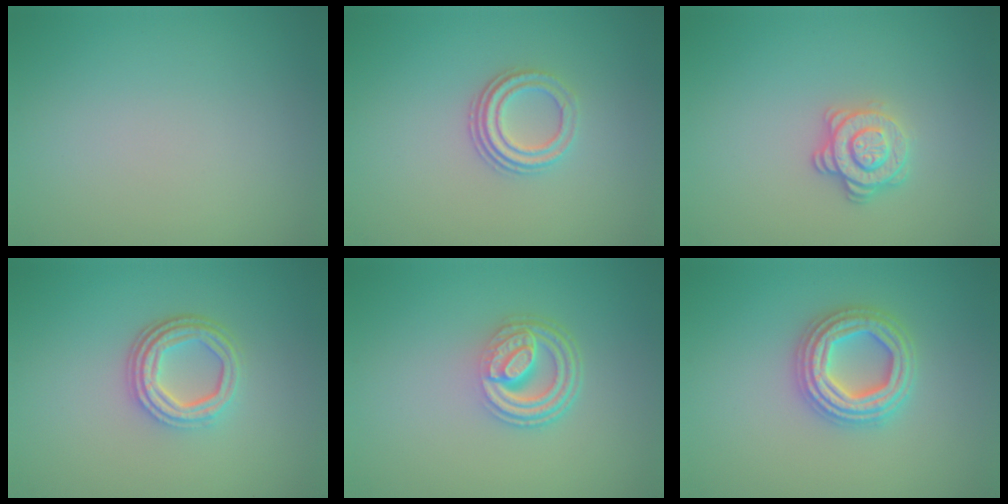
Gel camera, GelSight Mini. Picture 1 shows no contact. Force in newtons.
{"total": 2.9, "press": 2.2, "slide": 2.0}
{"total": 2.8, "press": 2.5, "slide": 1.2}
{"total": 4.2, "press": 3.1, "slide": 2.7}
{"total": 4.6, "press": 3.3, "slide": 3.2}
{"total": 4.7, "press": 4.6, "slide": 0.7}